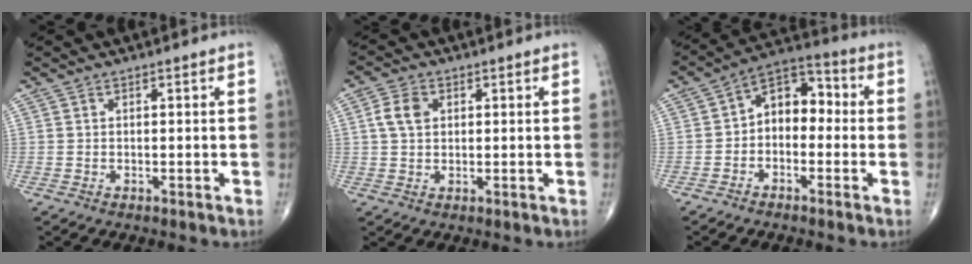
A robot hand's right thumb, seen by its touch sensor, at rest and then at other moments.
{"total": 4.6, "force": [1.1, 3.2, 3.0], "torque": [-0.059, 0.004, 0.019]}
{"total": 8.8, "force": [-0.8, 6.0, 6.4], "torque": [-0.062, 0.040, -0.036]}